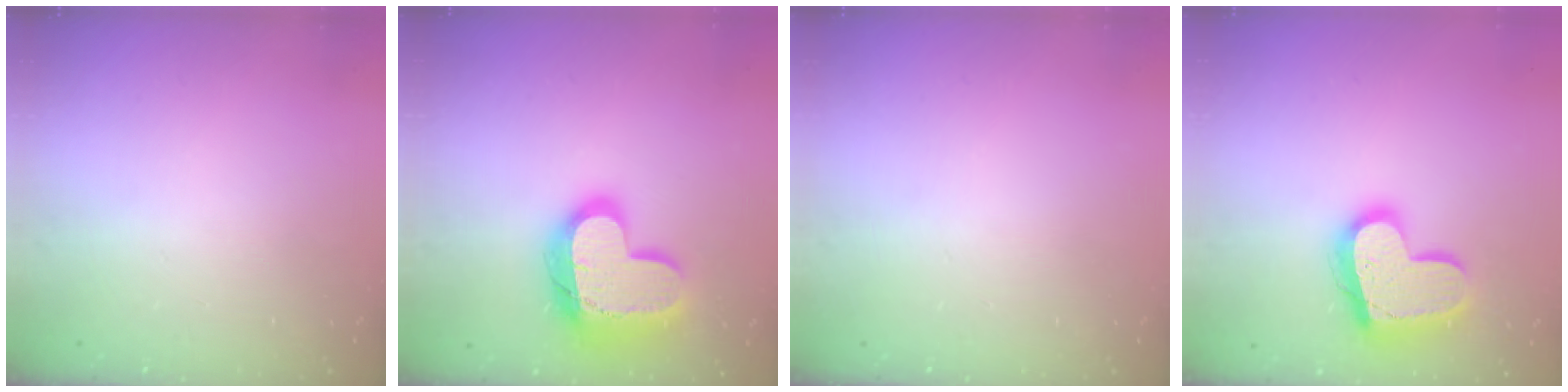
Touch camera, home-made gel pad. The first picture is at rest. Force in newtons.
{"total": 19.1, "press": 19.0, "slide": 1.5}
{"total": 0.0}
{"total": 18.2, "press": 18.2, "slide": 1.6}